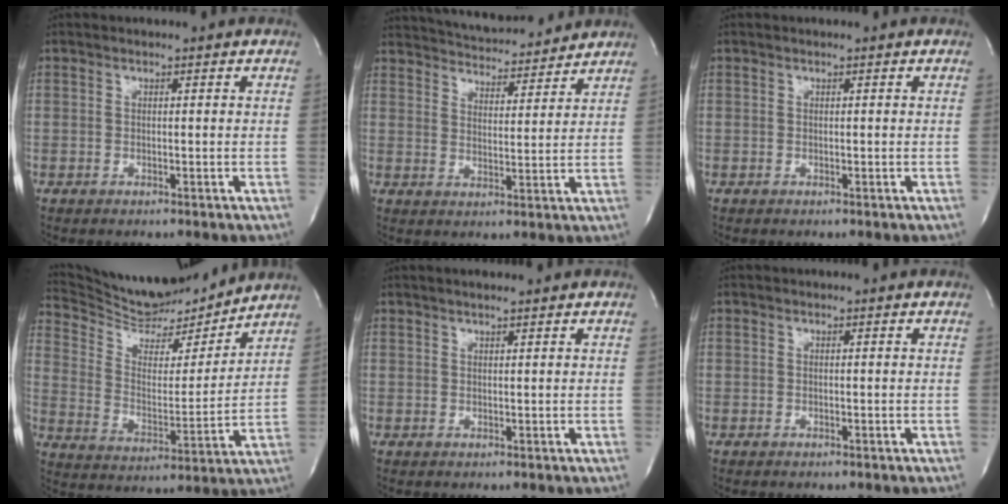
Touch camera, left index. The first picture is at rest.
{"total": 15.0, "force": [14.1, 2.6, 4.4], "torque": [-0.072, 0.019, 0.205]}
{"total": 0.0}
{"total": 16.4, "force": [15.8, 2.1, 3.8], "torque": [-0.077, -0.008, 0.260]}
{"total": 2.2, "force": [1.8, 0.1, 1.2], "torque": [-0.020, 0.010, 0.027]}
{"total": 0.0}